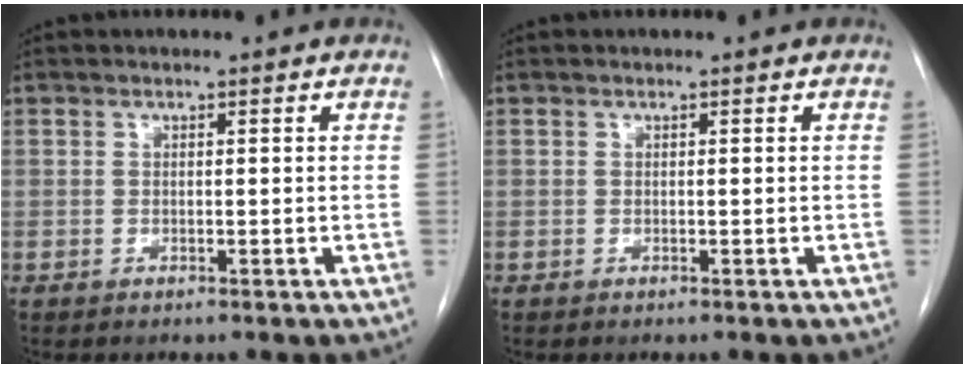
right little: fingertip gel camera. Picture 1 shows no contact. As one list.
[{"total": 0.0}]